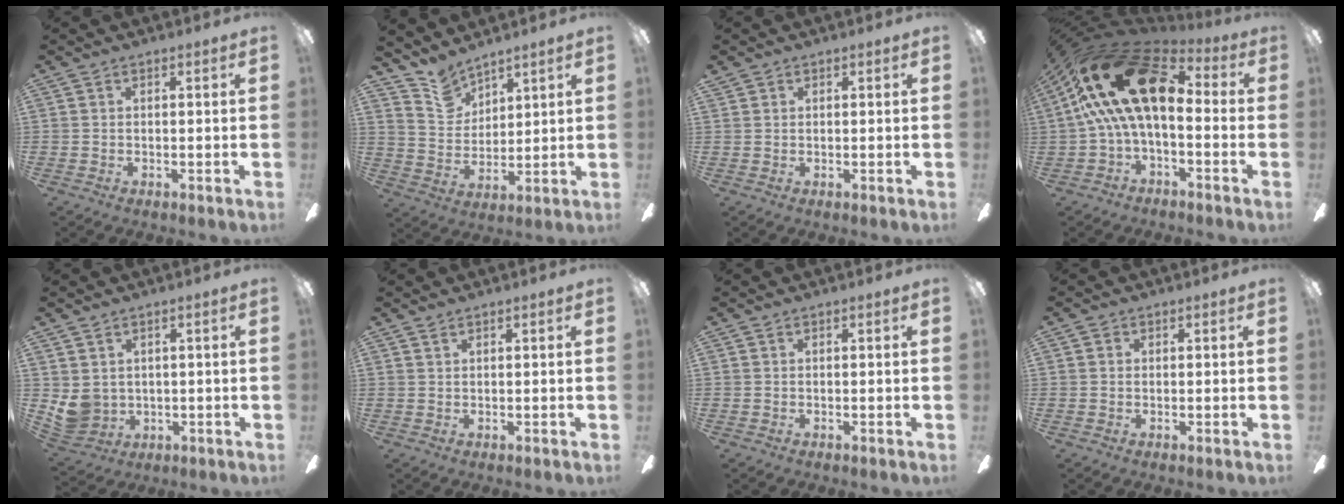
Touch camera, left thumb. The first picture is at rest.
{"total": 8.4, "force": [7.5, 3.6, 1.0], "torque": [-0.039, -0.046, 0.147]}
{"total": 0.8, "force": [0.7, 0.4, -0.1], "torque": [0.001, -0.001, 0.015]}
{"total": 23.1, "force": [4.1, 12.6, 18.9], "torque": [-0.352, -0.003, 0.076]}
{"total": 6.0, "force": [1.3, 5.4, 2.1], "torque": [-0.064, -0.011, 0.028]}
{"total": 0.8, "force": [0.8, 0.2, 0.2], "torque": [-0.004, 0.000, 0.015]}
{"total": 0.0}
{"total": 0.9, "force": [0.3, 0.8, 0.2], "torque": [-0.004, 0.004, 0.005]}